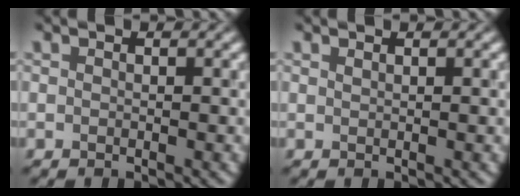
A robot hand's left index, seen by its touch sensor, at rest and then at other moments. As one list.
[{"total": 0.7, "force": [0.5, 0.1, 0.5], "torque": [-0.001, 0.007, 0.007]}]